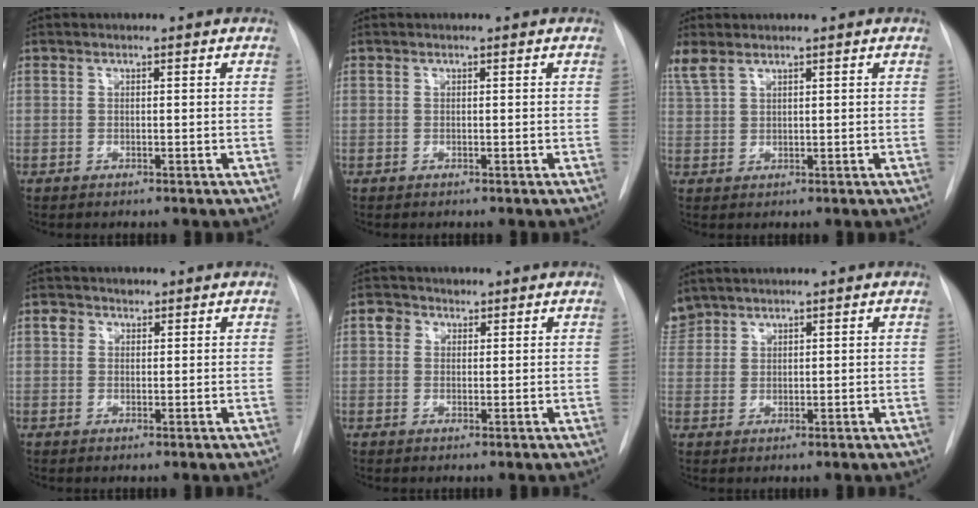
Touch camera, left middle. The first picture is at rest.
{"total": 0.0}
{"total": 3.2, "force": [2.6, 1.0, 1.5], "torque": [-0.049, 0.018, 0.063]}
{"total": 2.0, "force": [1.0, 1.6, 0.4], "torque": [-0.004, 0.008, 0.014]}
{"total": 2.4, "force": [1.1, 2.0, 0.6], "torque": [-0.009, 0.012, 0.014]}
{"total": 3.7, "force": [3.4, 1.6, 0.1], "torque": [-0.007, 0.015, 0.074]}